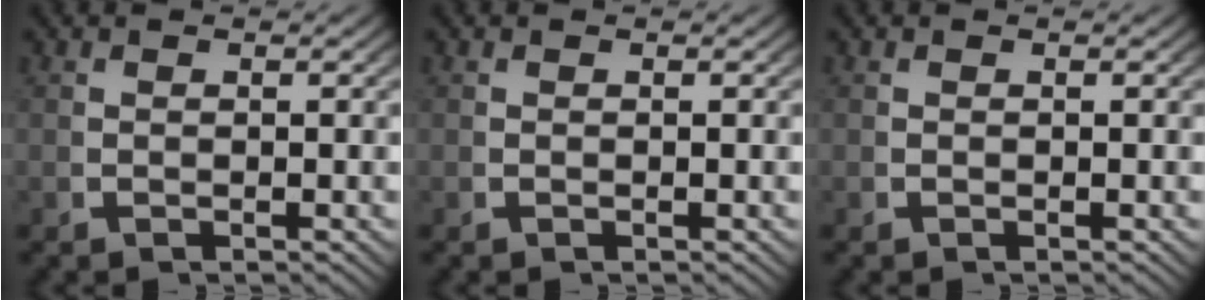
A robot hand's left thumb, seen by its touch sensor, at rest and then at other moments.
{"total": 0.0}
{"total": 0.0}